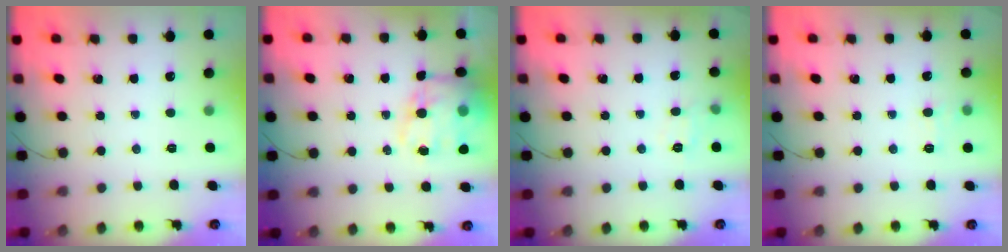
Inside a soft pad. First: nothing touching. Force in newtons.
{"total": 15.8, "press": 15.4, "slide": 3.6}
{"total": 7.0, "press": 6.8, "slide": 1.7}
{"total": 6.8, "press": 6.5, "slide": 2.0}